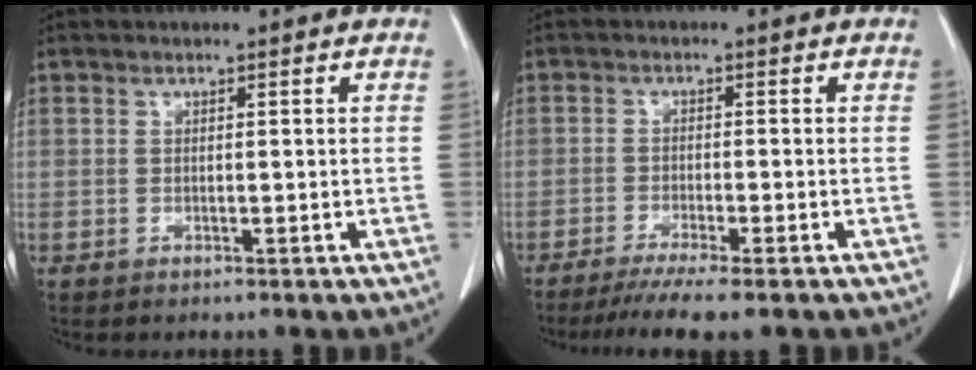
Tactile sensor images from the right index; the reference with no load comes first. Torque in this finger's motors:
{"motor_torque": [0.52, -0.52, 0.14, 0.08]}